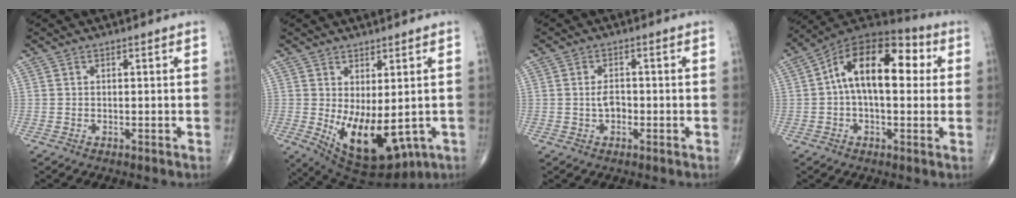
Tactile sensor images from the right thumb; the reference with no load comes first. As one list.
[{"total": 13.3, "force": [-1.9, 6.6, 11.4], "torque": [-0.174, -0.016, -0.001]}, {"total": 2.7, "force": [-0.4, 1.7, 2.1], "torque": [-0.034, 0.006, -0.010]}, {"total": 17.4, "force": [2.9, 9.3, 14.5], "torque": [-0.211, 0.043, 0.035]}]